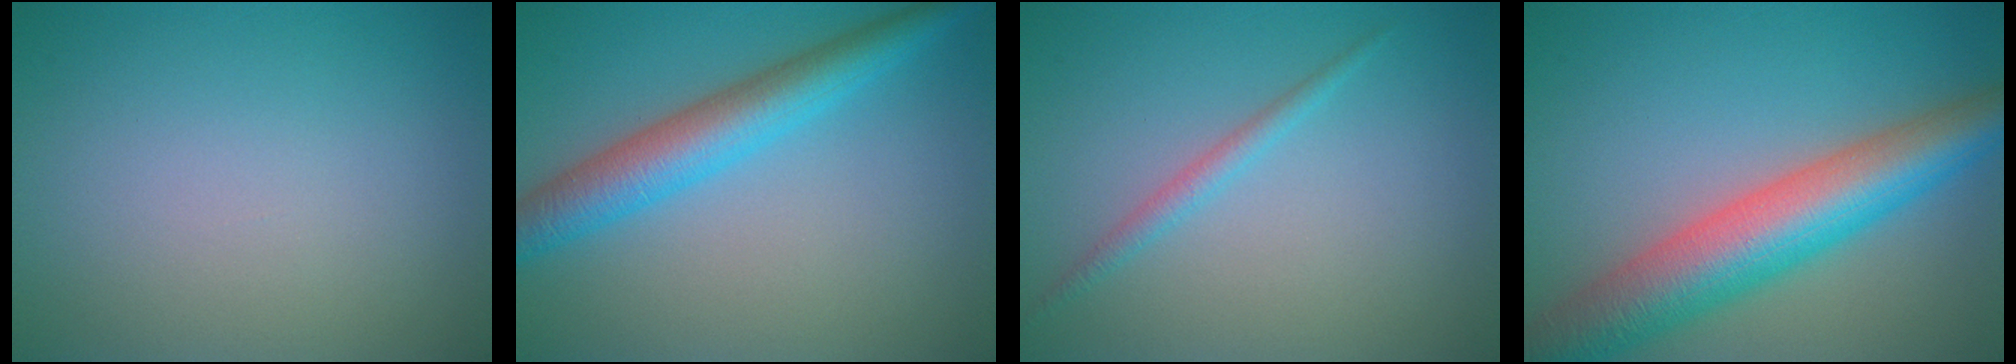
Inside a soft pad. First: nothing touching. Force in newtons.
{"total": 5.4, "press": 5.4, "slide": 0.1}
{"total": 1.4, "press": 1.4, "slide": 0.1}
{"total": 9.4, "press": 9.4, "slide": 0.1}